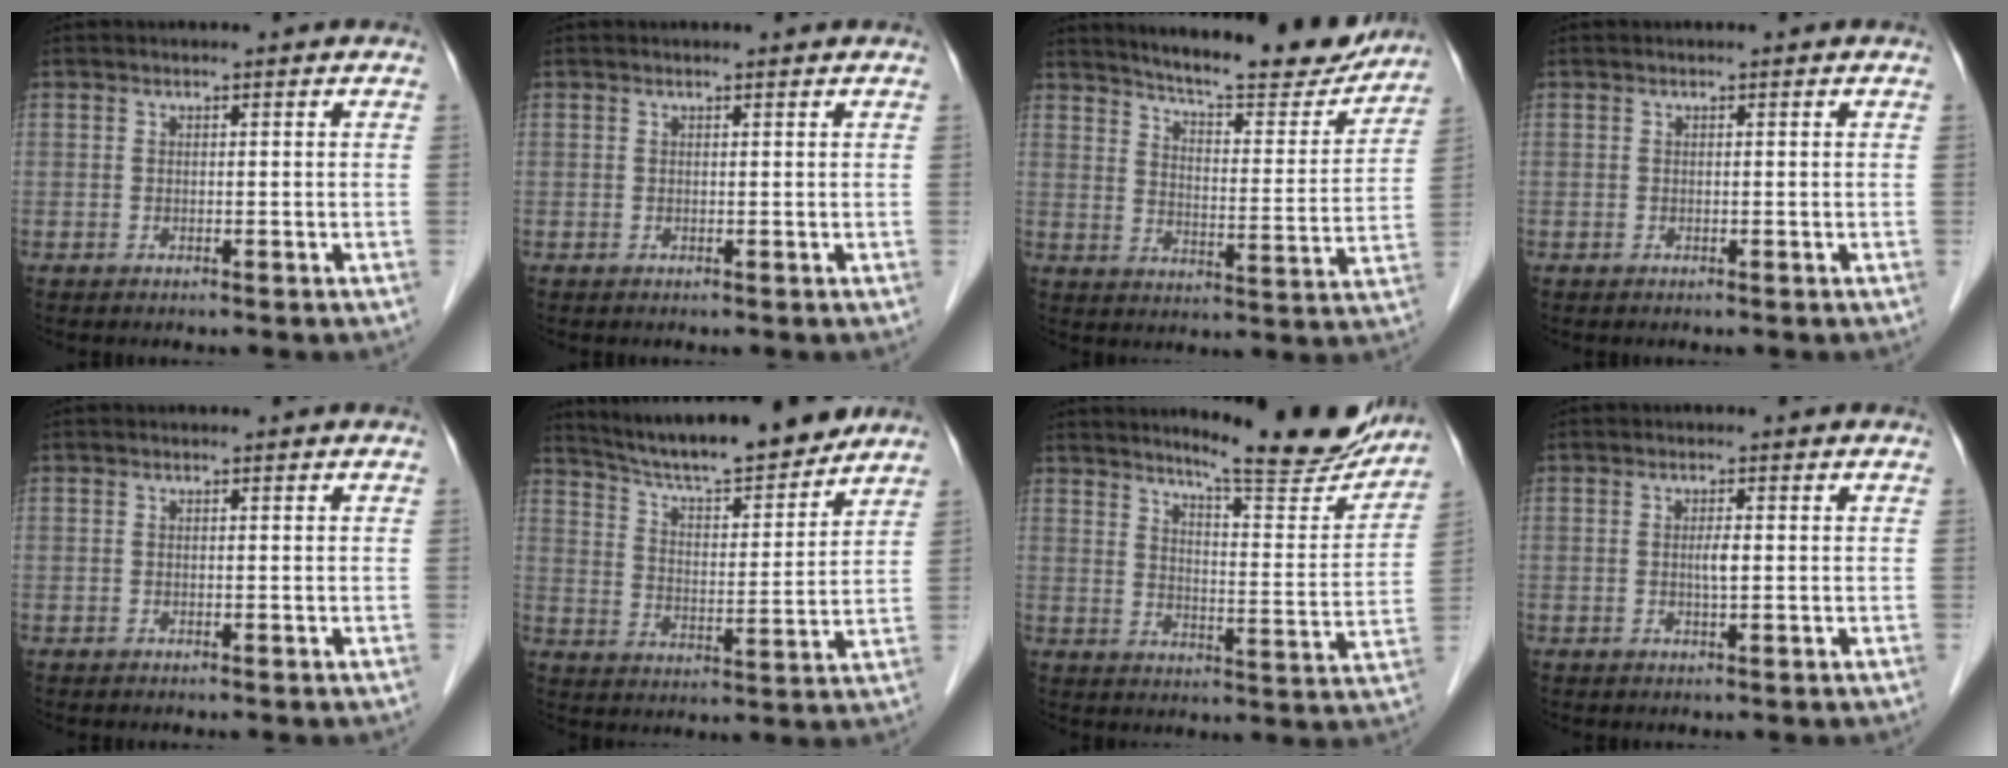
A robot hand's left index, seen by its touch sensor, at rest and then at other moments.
{"total": 0.6, "force": [0.6, 0.0, 0.2], "torque": [-0.009, 0.003, 0.010]}
{"total": 18.0, "force": [16.6, 2.5, 6.6], "torque": [-0.095, -0.036, 0.218]}
{"total": 0.0}
{"total": 0.0}
{"total": 16.6, "force": [15.0, 1.6, 6.9], "torque": [-0.114, 0.003, 0.236]}
{"total": 16.8, "force": [15.2, 1.3, 7.1], "torque": [-0.096, -0.051, 0.196]}
{"total": 1.7, "force": [0.0, 0.2, 1.7], "torque": [-0.031, 0.000, 0.001]}